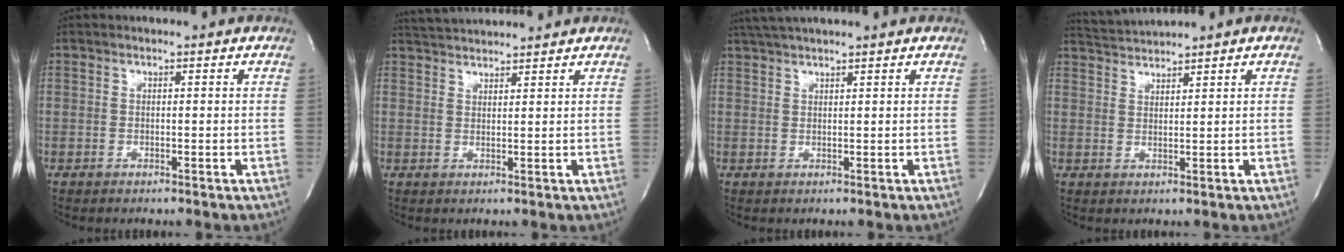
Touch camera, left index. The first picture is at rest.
{"total": 5.9, "force": [5.8, 0.1, 1.3], "torque": [-0.032, 0.029, 0.095]}
{"total": 5.5, "force": [4.8, -0.4, 2.6], "torque": [-0.047, 0.030, 0.081]}
{"total": 3.1, "force": [2.9, -1.1, -0.2], "torque": [-0.006, 0.003, 0.062]}